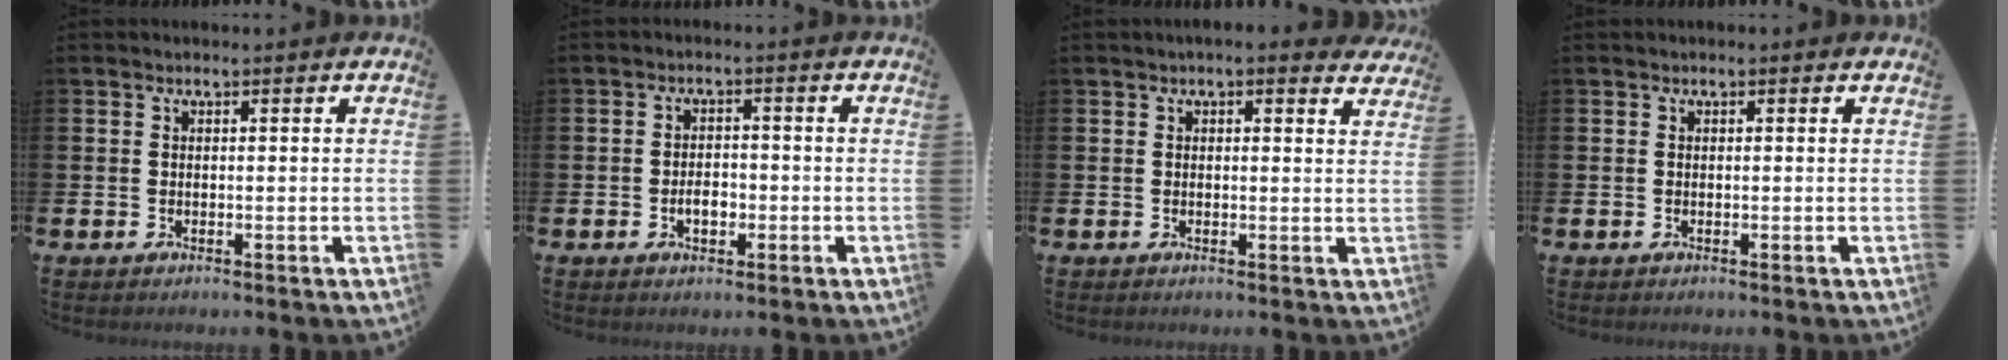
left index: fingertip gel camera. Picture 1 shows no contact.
{"total": 2.9, "force": [-0.8, 1.7, 2.1], "torque": [-0.024, -0.003, -0.020]}
{"total": 1.7, "force": [1.6, 0.2, 0.4], "torque": [-0.009, -0.005, 0.028]}
{"total": 0.0}